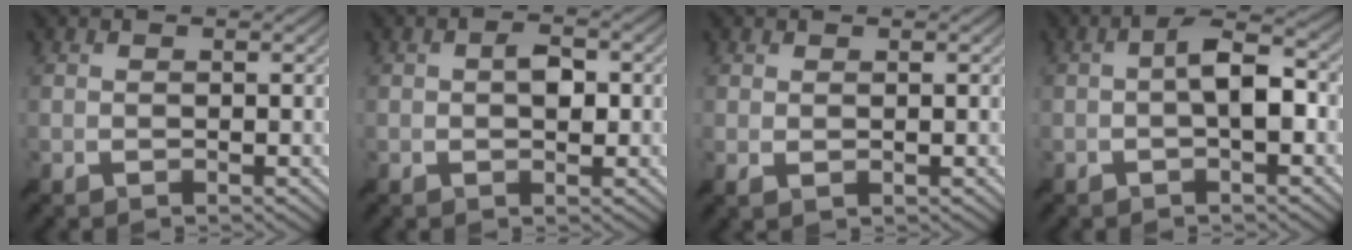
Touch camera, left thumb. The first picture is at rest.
{"total": 2.8, "force": [0.1, 1.3, 2.5], "torque": [-0.043, 0.005, -0.002]}
{"total": 1.0, "force": [0.3, 0.1, 0.9], "torque": [-0.020, 0.003, 0.006]}
{"total": 4.9, "force": [-0.8, 1.2, 4.7], "torque": [-0.083, 0.018, -0.026]}